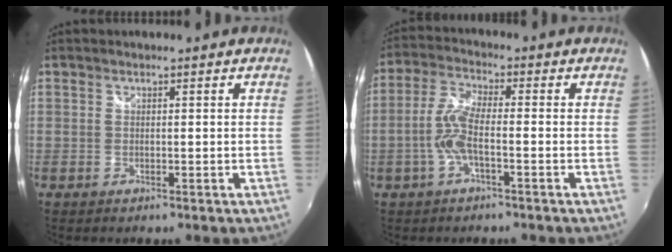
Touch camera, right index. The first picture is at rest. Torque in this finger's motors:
{"motor_torque": [1.08, -0.27, 0.59, 0.18]}